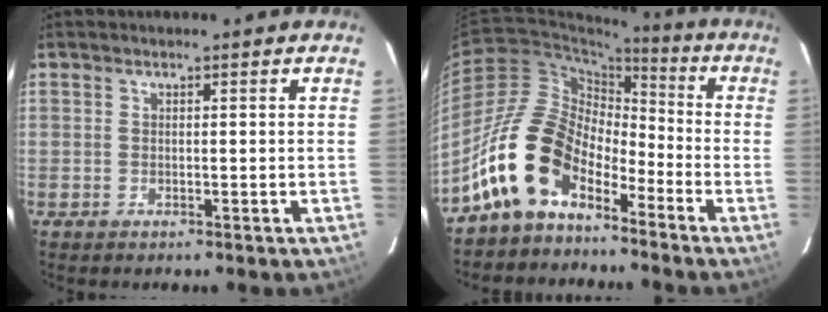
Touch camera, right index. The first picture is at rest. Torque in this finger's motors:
{"motor_torque": [0.96, -0.69, 1.05, 0.21]}